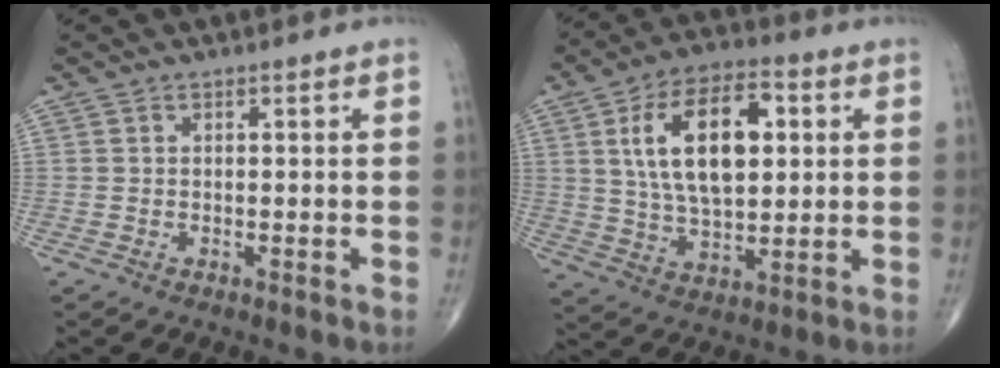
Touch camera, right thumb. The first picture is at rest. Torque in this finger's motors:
{"motor_torque": [-0.70, 1.47, 1.36, 0.70, 0.26]}